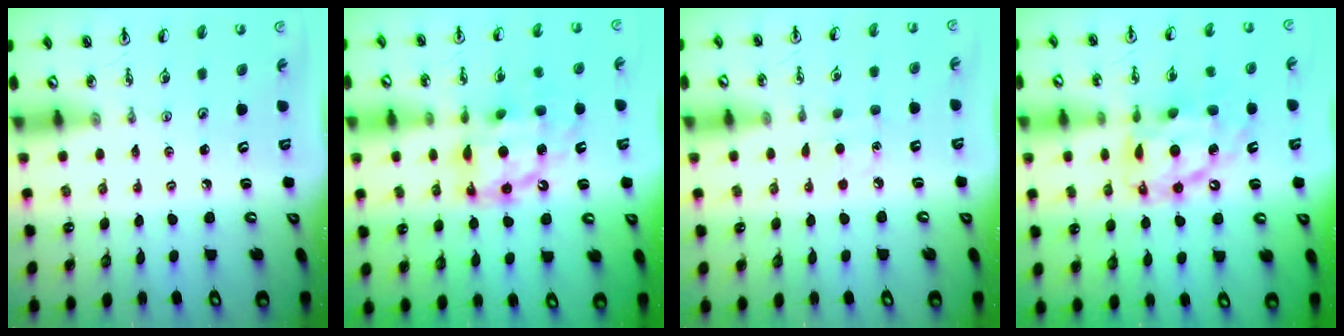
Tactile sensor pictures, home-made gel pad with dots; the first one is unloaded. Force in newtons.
{"total": 13.2, "press": 13.1, "slide": 1.1}
{"total": 5.0, "press": 5.0, "slide": 0.4}
{"total": 15.2, "press": 15.1, "slide": 1.4}